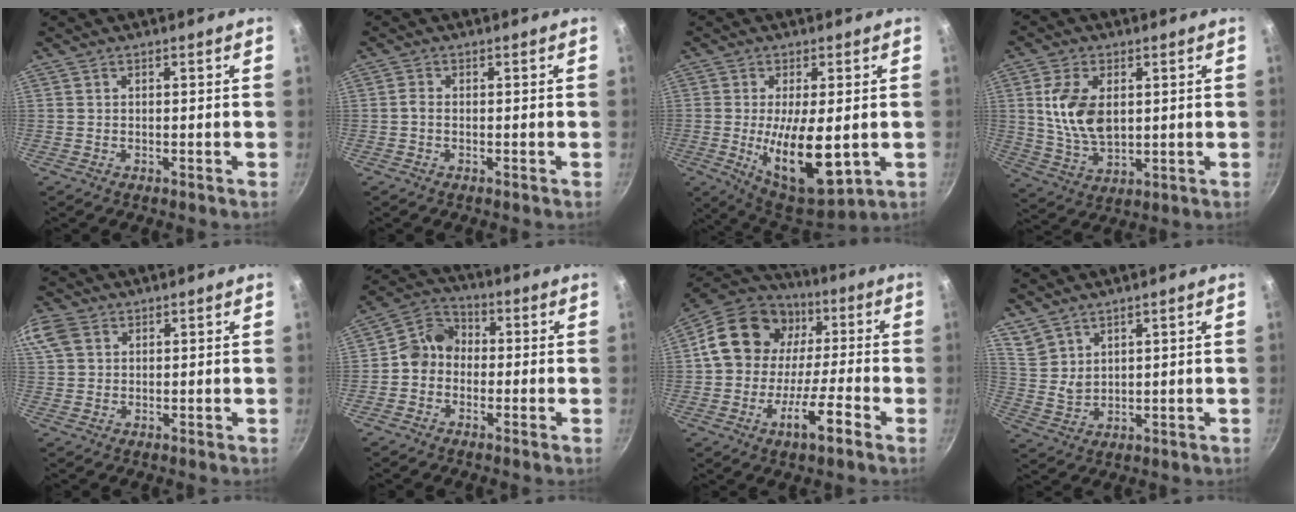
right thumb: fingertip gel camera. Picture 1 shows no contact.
{"total": 1.3, "force": [-0.4, 0.8, 0.9], "torque": [-0.023, 0.006, -0.011]}
{"total": 15.4, "force": [-1.9, 6.3, 13.9], "torque": [-0.214, -0.011, -0.016]}
{"total": 11.2, "force": [1.9, 6.7, 8.8], "torque": [-0.159, -0.016, 0.042]}
{"total": 6.6, "force": [2.8, 4.8, 3.6], "torque": [-0.072, 0.008, 0.052]}
{"total": 7.1, "force": [-1.1, 6.2, 3.4], "torque": [-0.032, 0.027, -0.043]}
{"total": 17.0, "force": [-4.1, 12.0, 11.4], "torque": [-0.164, 0.052, -0.085]}
{"total": 5.2, "force": [4.3, 2.5, 1.7], "torque": [-0.023, -0.022, 0.098]}